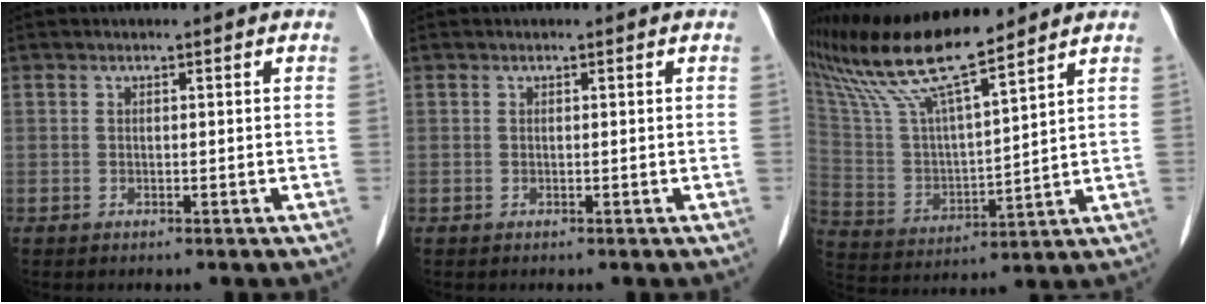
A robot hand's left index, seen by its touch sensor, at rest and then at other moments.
{"total": 0.0}
{"total": 15.7, "force": [13.1, 1.0, 8.7], "torque": [-0.177, 0.010, 0.251]}